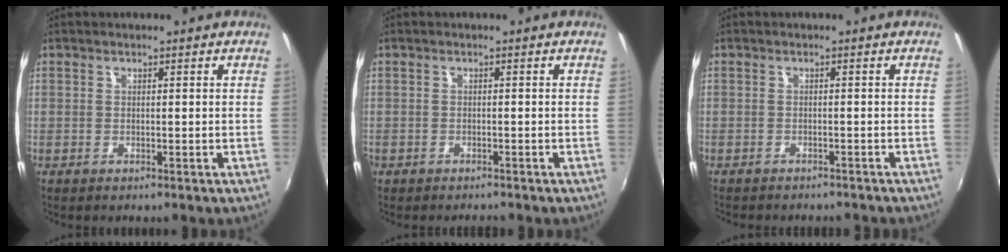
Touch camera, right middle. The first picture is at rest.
{"total": 1.4, "force": [-1.2, 0.7, 0.2], "torque": [-0.013, -0.002, -0.022]}
{"total": 4.5, "force": [-4.1, 1.2, 1.4], "torque": [-0.038, -0.012, -0.058]}